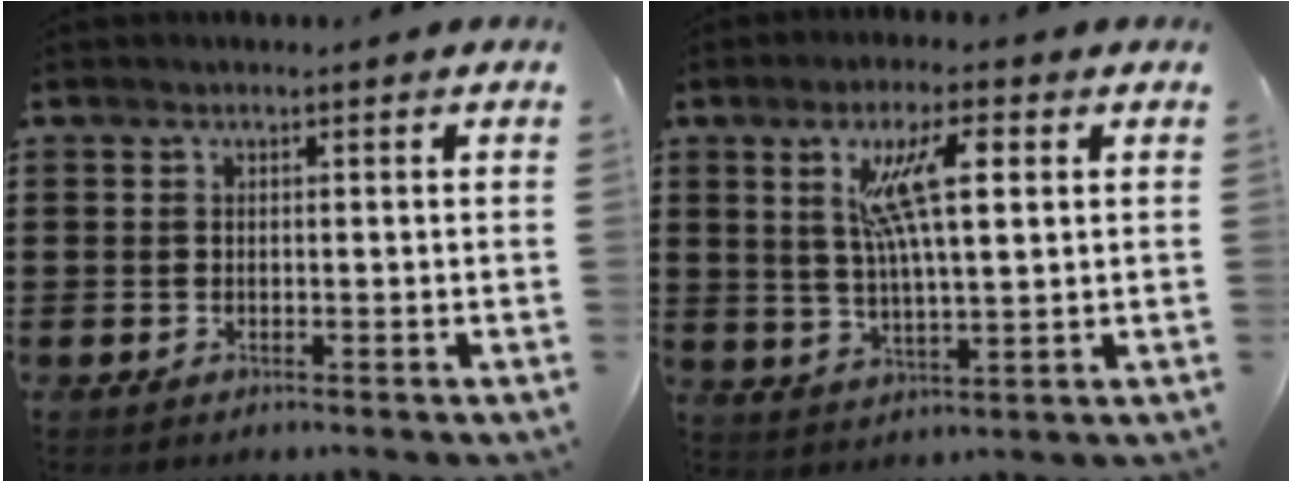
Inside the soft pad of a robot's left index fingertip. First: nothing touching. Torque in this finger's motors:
{"motor_torque": [2.08, -0.06, 0.74, 0.14]}